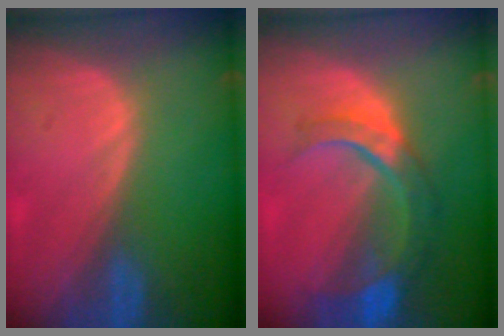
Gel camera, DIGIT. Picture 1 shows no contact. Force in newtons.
{"total": 8.9, "press": 7.9, "slide": 4.0}